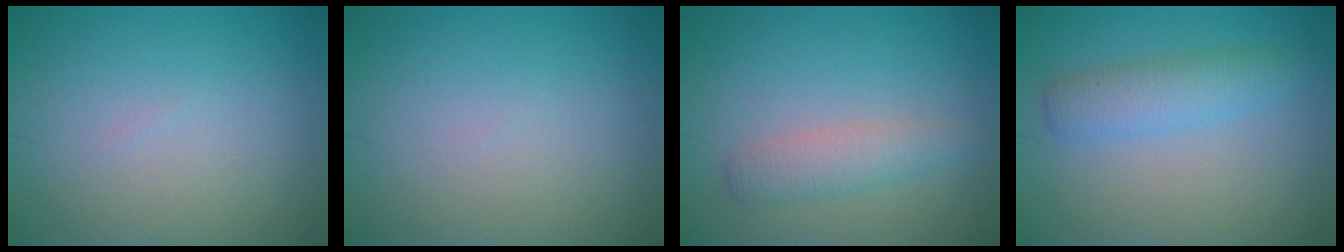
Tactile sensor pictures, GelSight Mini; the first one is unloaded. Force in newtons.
{"total": 0.0}
{"total": 2.6, "press": 2.6, "slide": 0.0}
{"total": 3.2, "press": 3.2, "slide": 0.1}